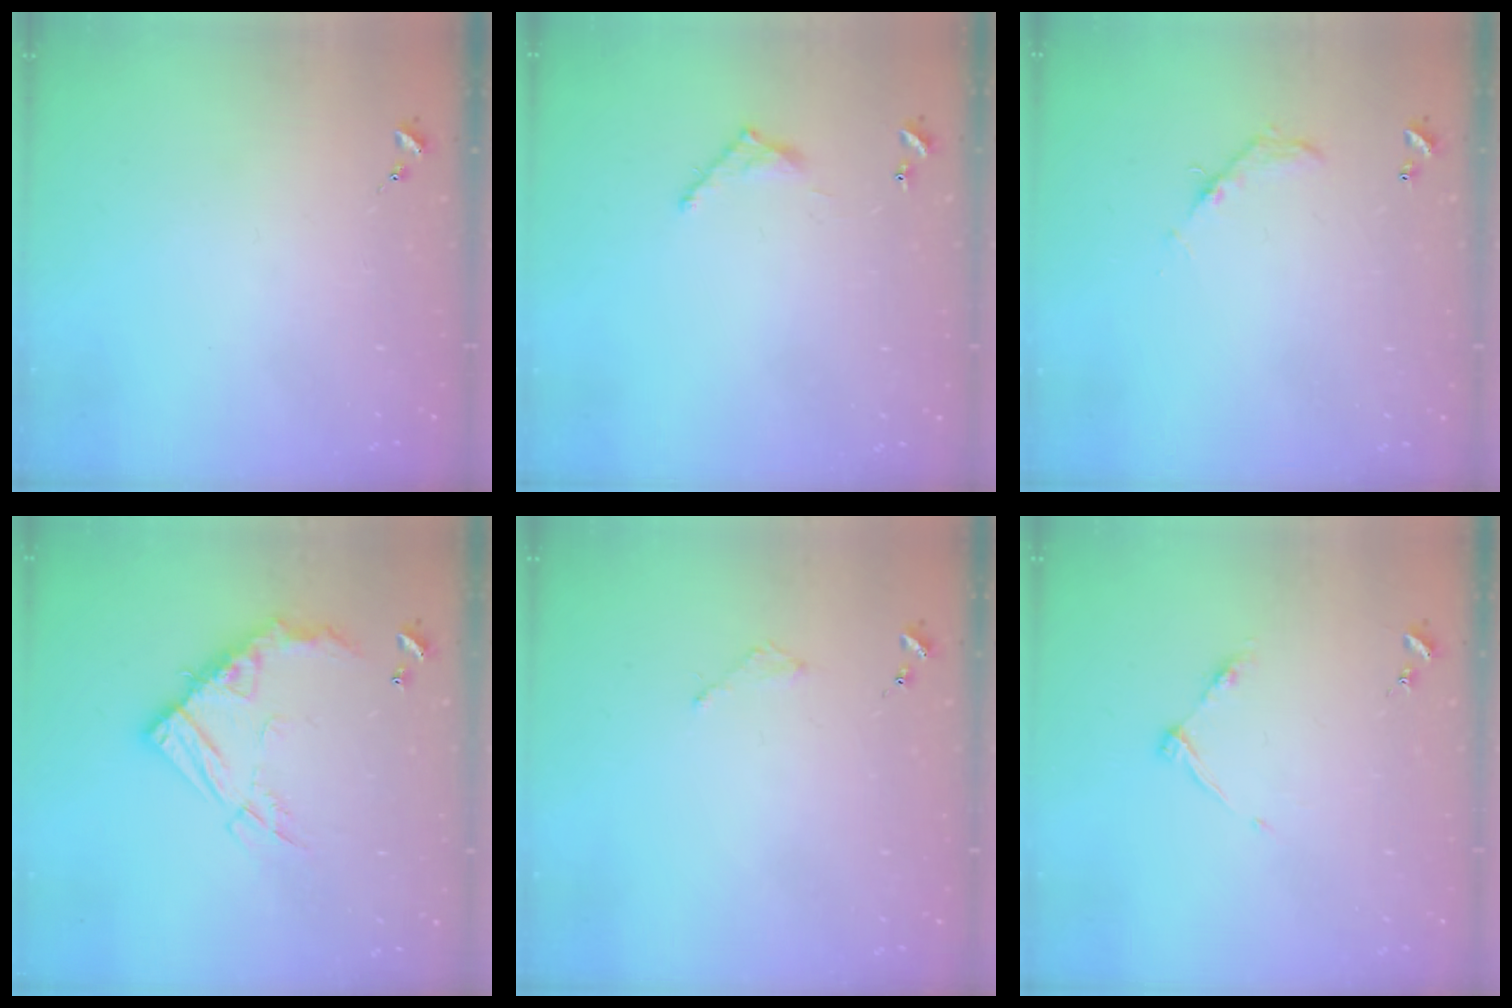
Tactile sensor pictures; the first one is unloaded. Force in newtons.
{"total": 6.3, "press": 6.3, "slide": 0.4}
{"total": 6.2, "press": 6.2, "slide": 0.4}
{"total": 17.2, "press": 17.1, "slide": 1.7}
{"total": 2.0, "press": 2.0, "slide": 0.3}
{"total": 6.0, "press": 6.0, "slide": 0.7}